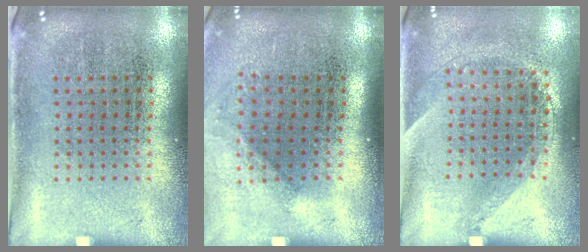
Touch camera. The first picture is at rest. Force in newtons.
{"total": 1.2, "press": 0.9, "slide": 0.8}
{"total": 1.4, "press": 1.0, "slide": 1.0}